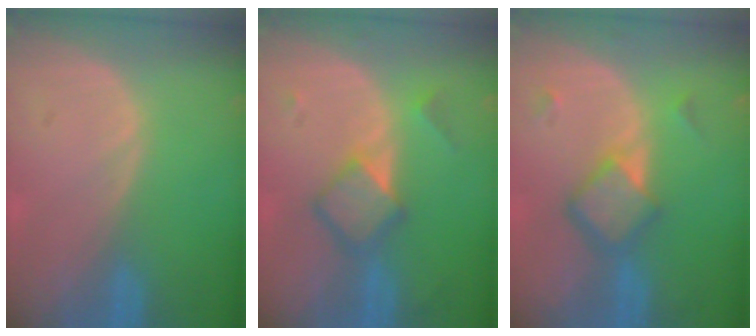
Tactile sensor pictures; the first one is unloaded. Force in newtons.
{"total": 5.1, "press": 5.1, "slide": 0.0}
{"total": 6.2, "press": 5.3, "slide": 3.2}